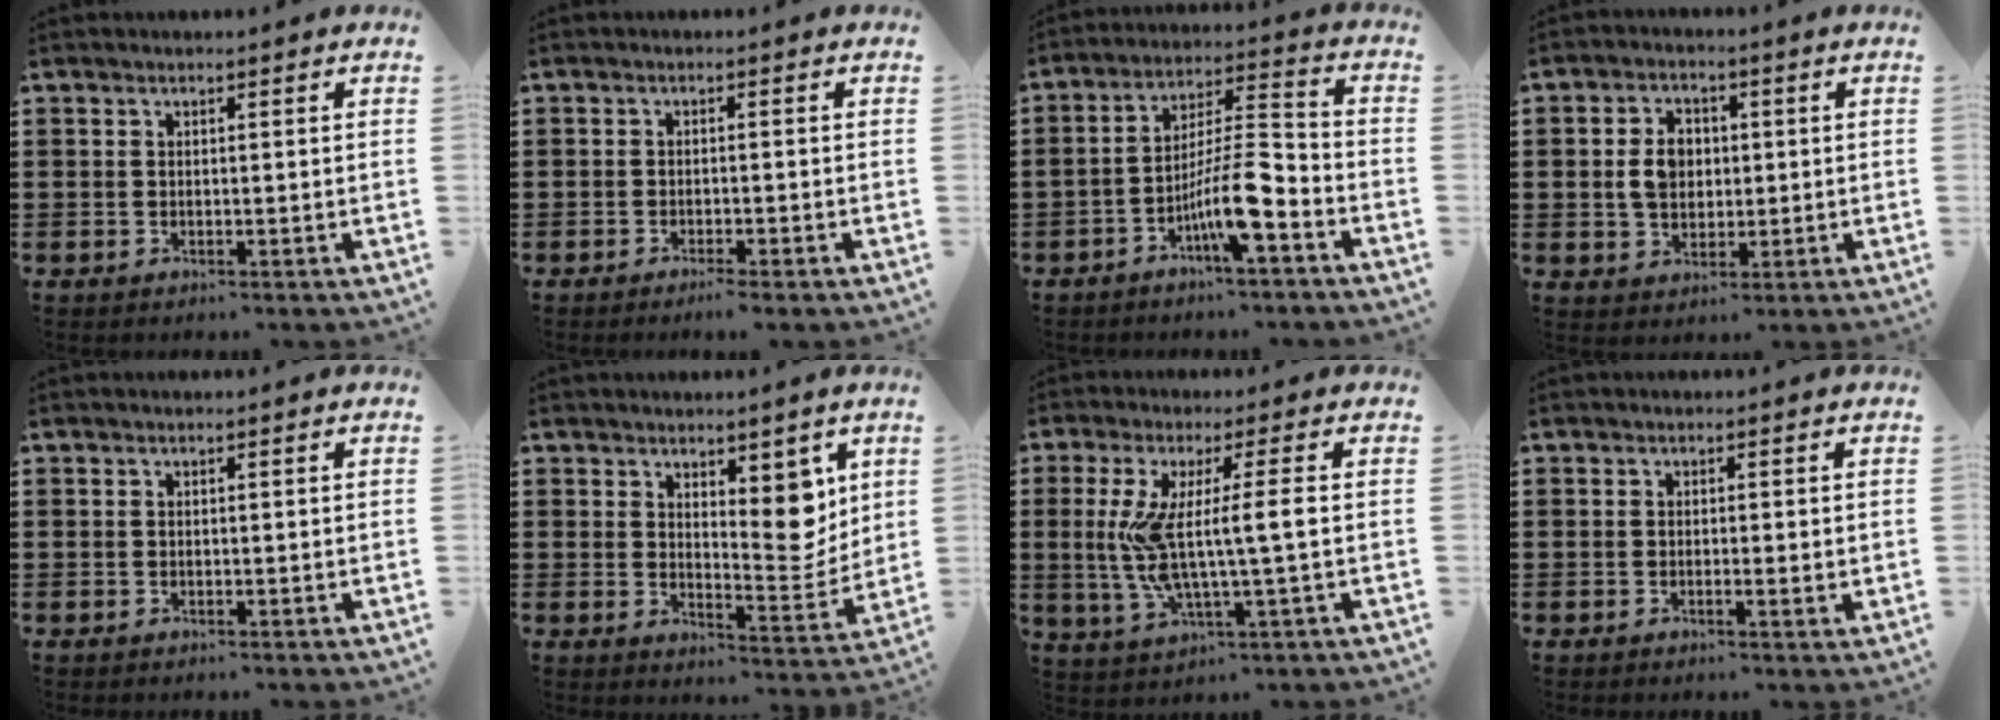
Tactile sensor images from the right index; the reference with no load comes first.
{"total": 1.4, "force": [-1.2, -0.1, 0.7], "torque": [-0.013, -0.002, -0.022]}
{"total": 10.0, "force": [-5.0, 1.9, 8.5], "torque": [-0.158, 0.002, -0.093]}
{"total": 5.1, "force": [0.4, 3.7, 3.5], "torque": [-0.085, 0.012, 0.002]}
{"total": 0.0}
{"total": 7.5, "force": [4.4, 3.7, 4.8], "torque": [-0.065, -0.025, 0.075]}
{"total": 9.2, "force": [0.4, 0.4, 9.2], "torque": [-0.197, -0.016, -0.004]}
{"total": 1.0, "force": [-0.2, 0.1, 0.9], "torque": [-0.016, -0.003, -0.003]}